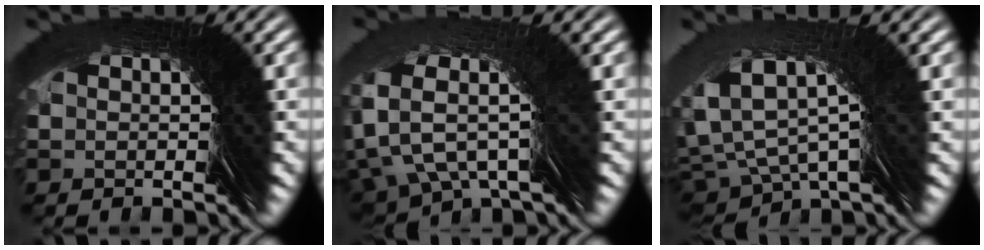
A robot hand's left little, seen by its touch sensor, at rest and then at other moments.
{"total": 3.9, "force": [3.9, -0.2, 0.2], "torque": [-0.028, 0.033, 0.048]}
{"total": 1.7, "force": [1.4, 0.0, 0.8], "torque": [-0.042, 0.012, 0.026]}